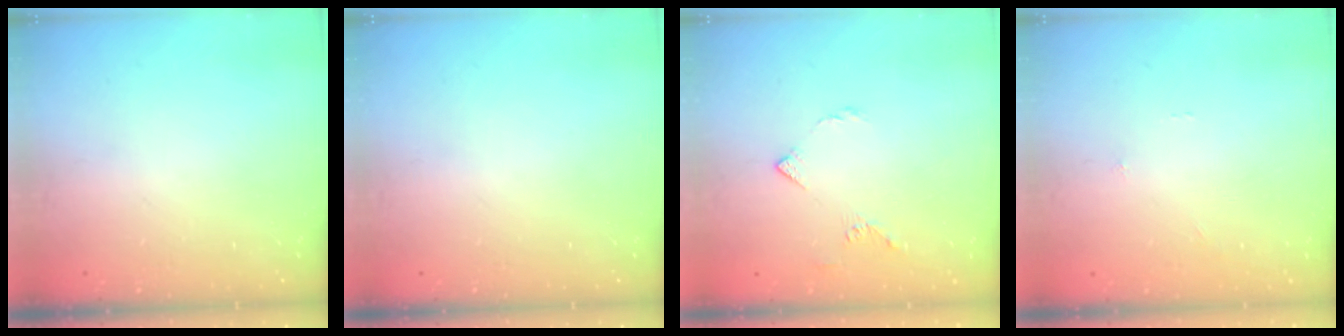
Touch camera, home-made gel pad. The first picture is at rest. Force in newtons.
{"total": 0.0}
{"total": 4.8, "press": 4.7, "slide": 0.9}
{"total": 0.0}